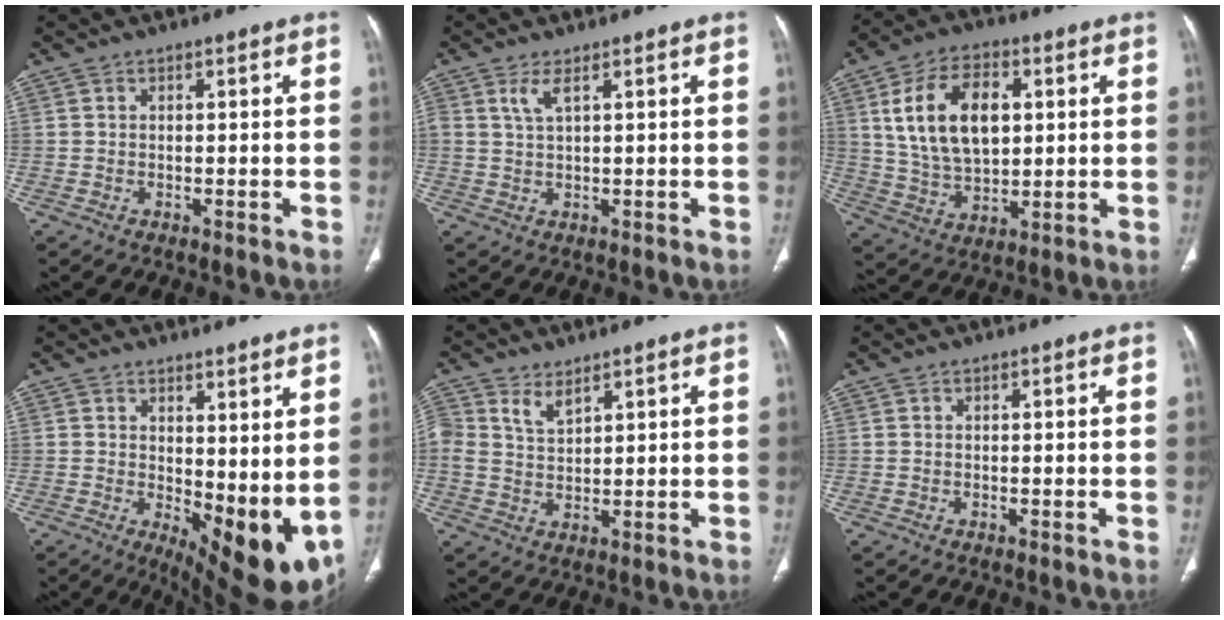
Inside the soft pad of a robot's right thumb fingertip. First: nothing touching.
{"total": 2.6, "force": [1.3, 0.6, 2.1], "torque": [-0.055, -0.003, 0.035]}
{"total": 15.6, "force": [3.8, 9.5, 11.8], "torque": [-0.186, -0.005, 0.073]}
{"total": 12.9, "force": [1.5, 5.6, 11.5], "torque": [-0.146, -0.037, 0.039]}
{"total": 4.0, "force": [2.6, 2.0, 2.2], "torque": [-0.037, -0.014, 0.058]}
{"total": 0.0}